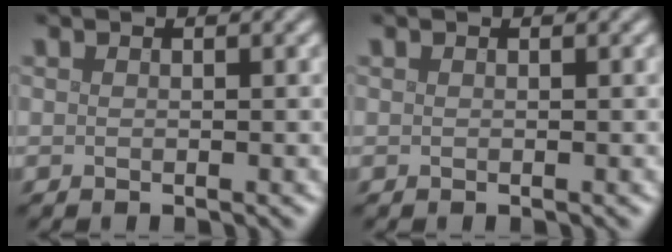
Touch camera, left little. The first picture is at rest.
{"total": 0.0}